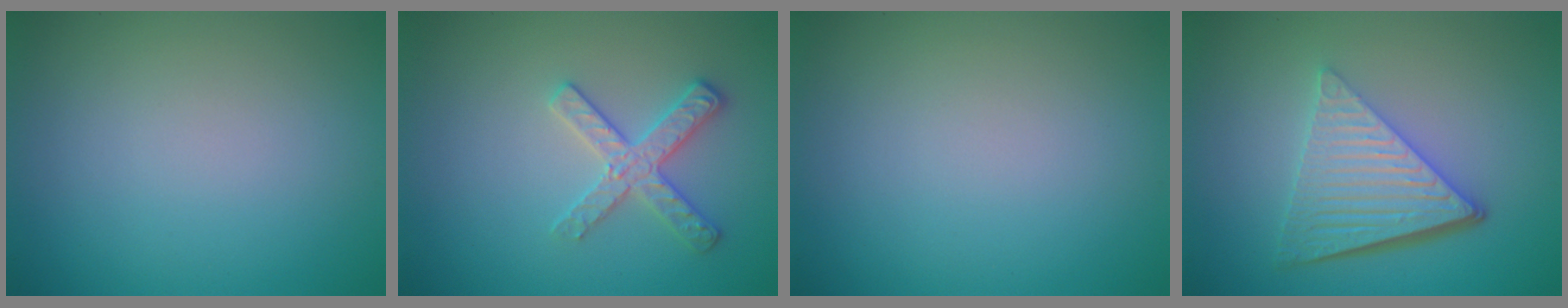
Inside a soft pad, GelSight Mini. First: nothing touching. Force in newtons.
{"total": 2.7, "press": 2.6, "slide": 0.5}
{"total": 0.0}
{"total": 6.5, "press": 4.3, "slide": 4.9}